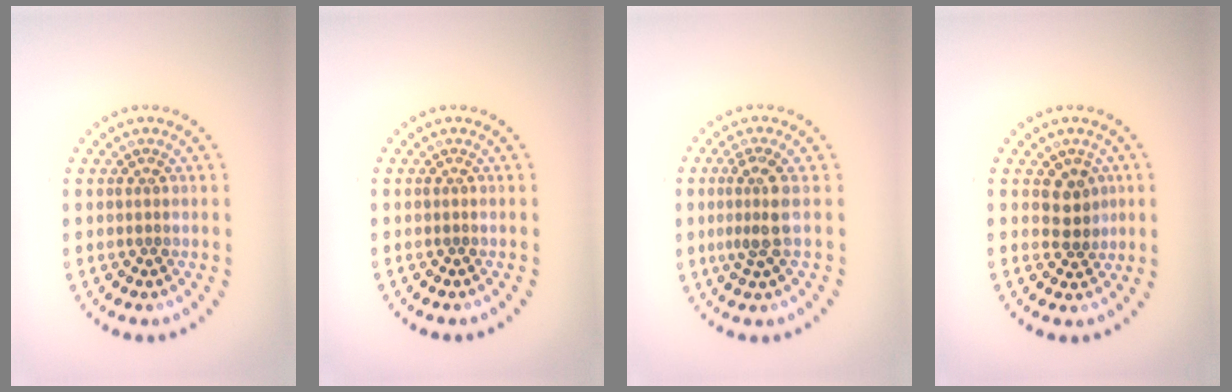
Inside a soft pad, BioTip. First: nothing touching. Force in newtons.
{"total": 0.0}
{"total": 2.6, "press": 1.9, "slide": 1.7}
{"total": 2.1, "press": 1.8, "slide": 0.9}